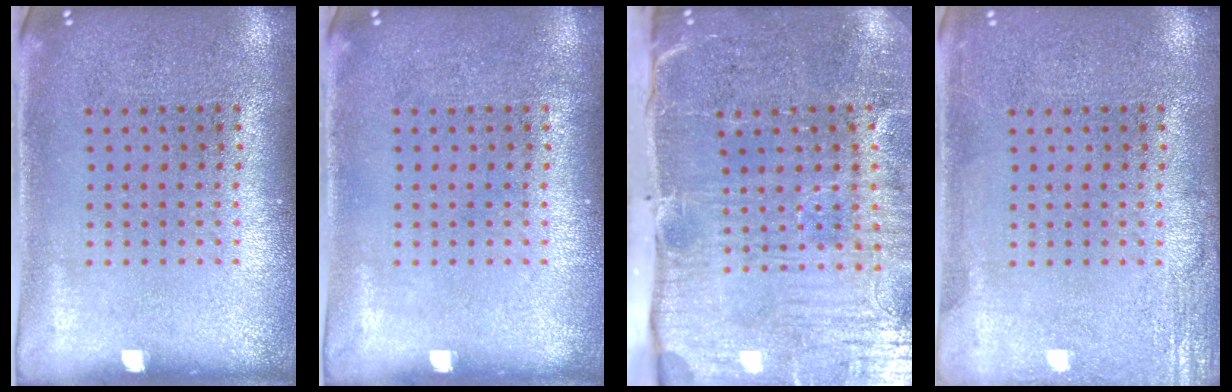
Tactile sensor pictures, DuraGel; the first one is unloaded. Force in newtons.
{"total": 0.0}
{"total": 5.4, "press": 4.4, "slide": 3.2}
{"total": 2.4, "press": 2.4, "slide": 0.3}